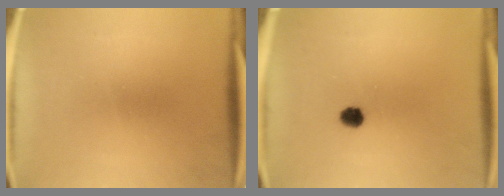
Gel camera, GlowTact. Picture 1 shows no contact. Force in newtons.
{"total": 2.7}